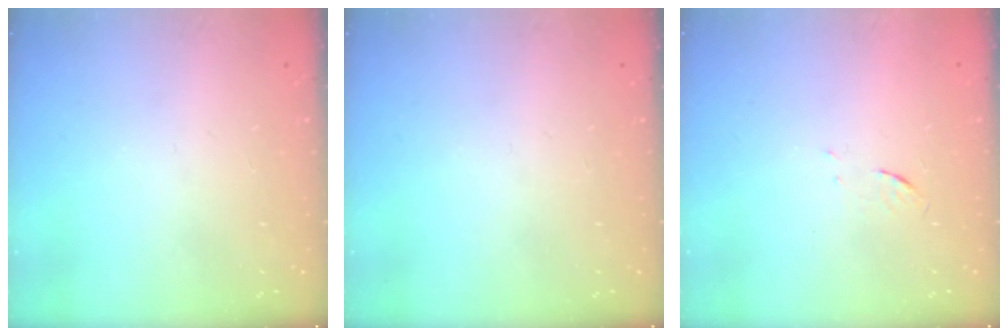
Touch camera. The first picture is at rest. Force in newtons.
{"total": 0.0}
{"total": 3.2, "press": 3.0, "slide": 1.3}